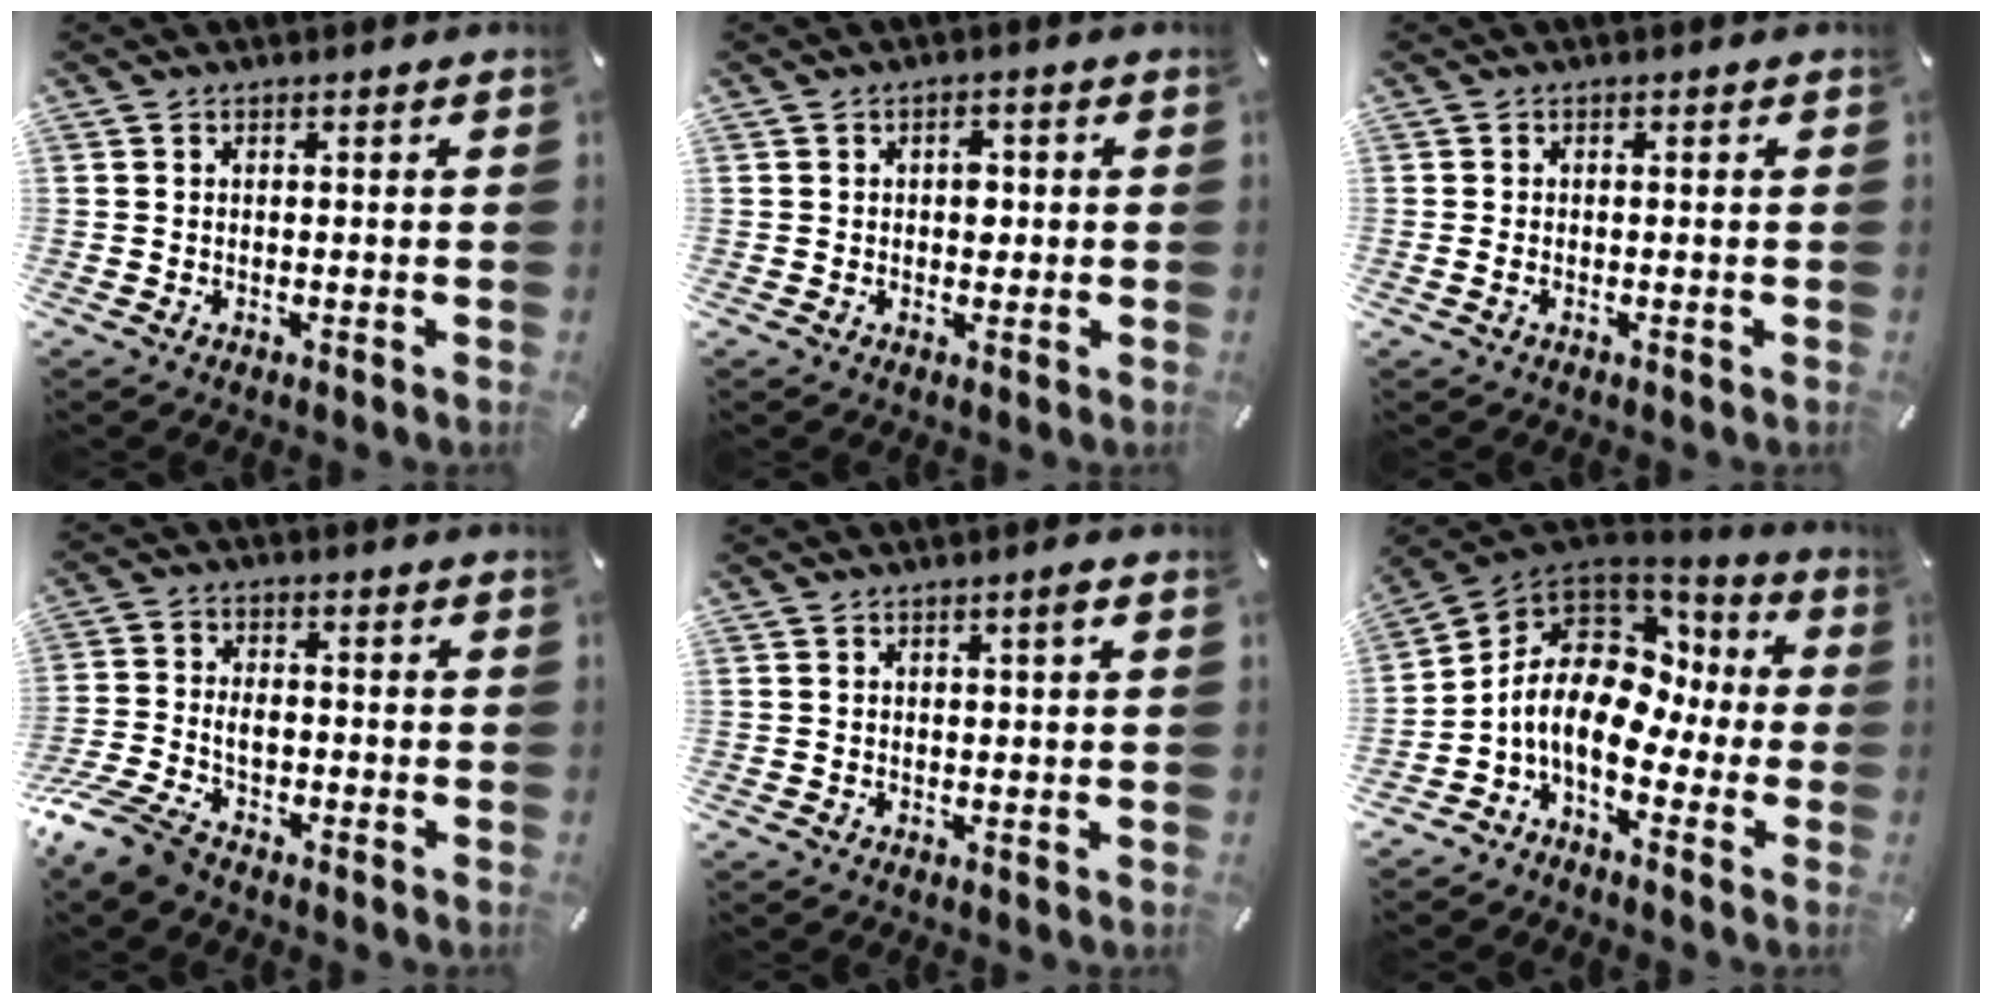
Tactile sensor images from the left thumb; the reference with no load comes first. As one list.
[{"total": 3.1, "force": [0.2, 2.2, 2.2], "torque": [-0.021, -0.002, -0.005]}, {"total": 1.2, "force": [-0.4, 0.6, 0.9], "torque": [-0.017, 0.000, -0.007]}, {"total": 8.8, "force": [-5.1, 4.9, 5.1], "torque": [-0.122, 0.012, -0.101]}, {"total": 1.7, "force": [0.8, 0.4, 1.5], "torque": [-0.022, 0.000, 0.009]}, {"total": 12.4, "force": [-2.1, 8.4, 8.9], "torque": [-0.192, -0.001, -0.044]}]